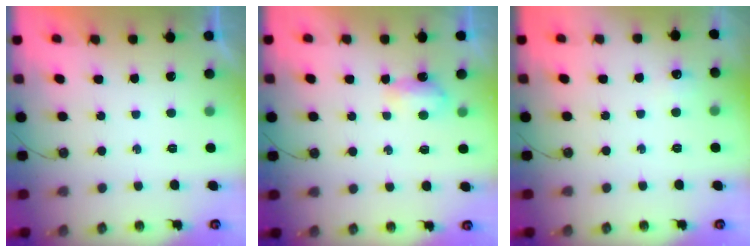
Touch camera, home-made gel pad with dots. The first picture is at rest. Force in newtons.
{"total": 3.8, "press": 3.8, "slide": 0.5}
{"total": 4.8, "press": 4.8, "slide": 0.7}